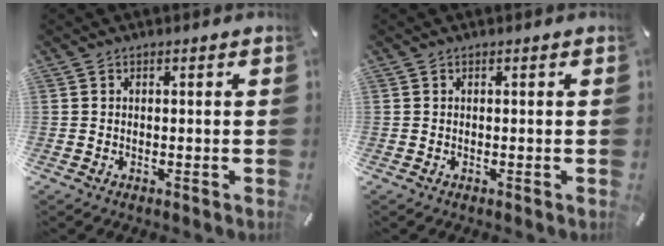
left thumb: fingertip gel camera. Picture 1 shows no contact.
{"total": 0.0}